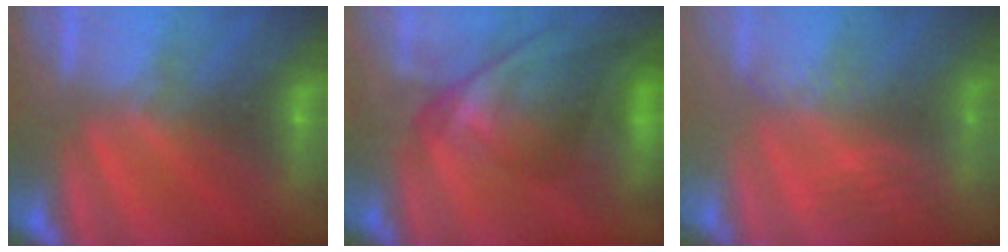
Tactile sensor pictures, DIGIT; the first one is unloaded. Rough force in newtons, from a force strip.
{"total": 8.2}
{"total": 2.7}